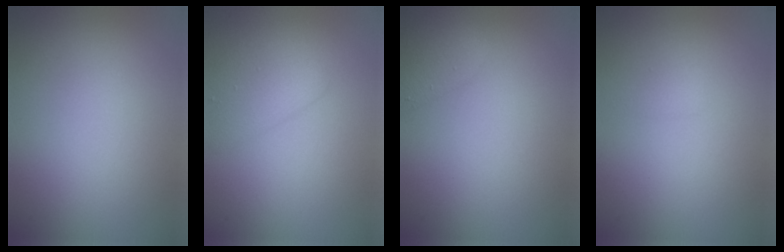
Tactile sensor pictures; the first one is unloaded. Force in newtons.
{"total": 2.2, "press": 2.2, "slide": 0.1}
{"total": 2.7, "press": 2.7, "slide": 0.2}
{"total": 0.7, "press": 0.7, "slide": 0.1}